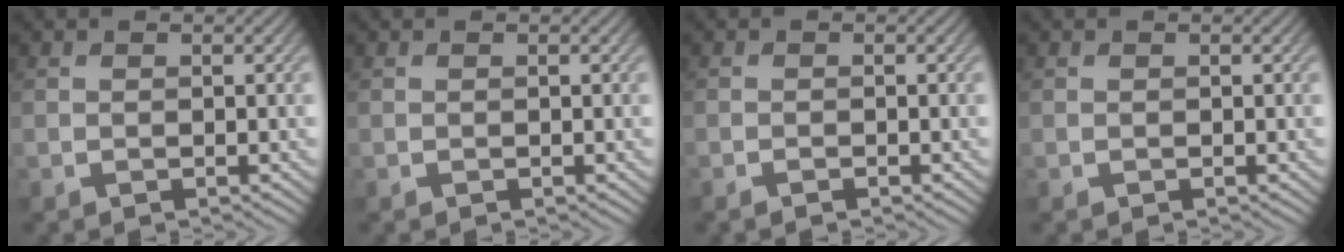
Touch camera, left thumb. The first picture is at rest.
{"total": 0.0}
{"total": 0.6, "force": [-0.5, 0.2, 0.3], "torque": [-0.006, -0.002, -0.009]}
{"total": 0.0}